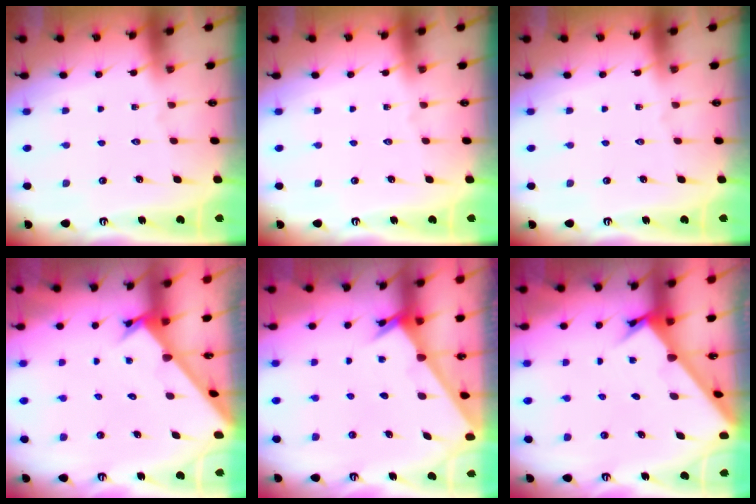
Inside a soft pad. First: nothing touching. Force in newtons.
{"total": 0.0}
{"total": 0.0}
{"total": 2.6, "press": 2.6, "slide": 0.3}
{"total": 2.4, "press": 2.4, "slide": 0.2}
{"total": 2.6, "press": 2.5, "slide": 0.3}